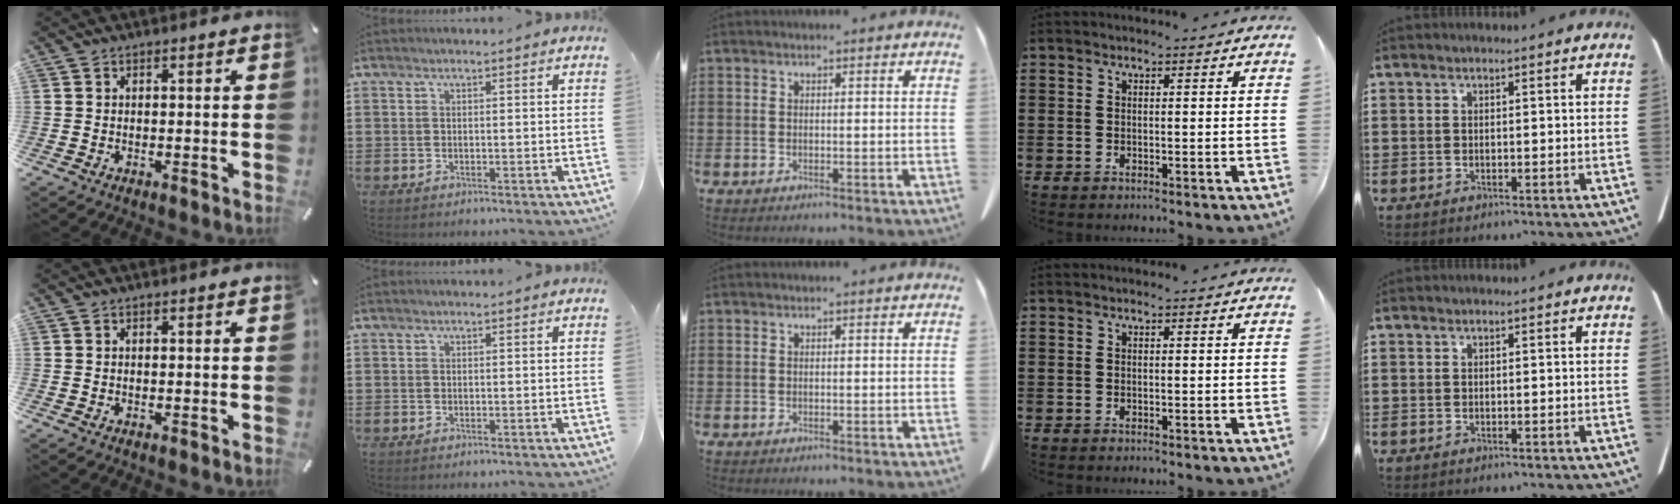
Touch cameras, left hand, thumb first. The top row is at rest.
{}